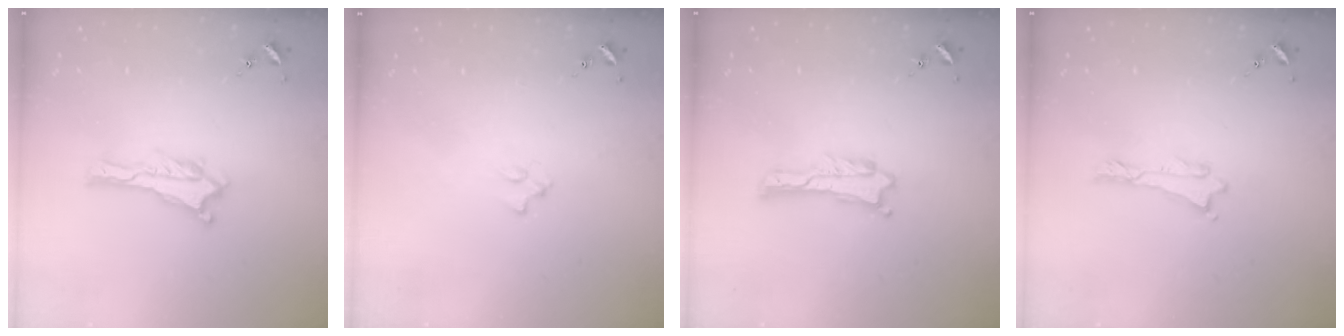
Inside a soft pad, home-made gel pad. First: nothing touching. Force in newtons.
{"total": 1.3, "press": 1.3, "slide": 0.3}
{"total": 0.0}
{"total": 0.0}